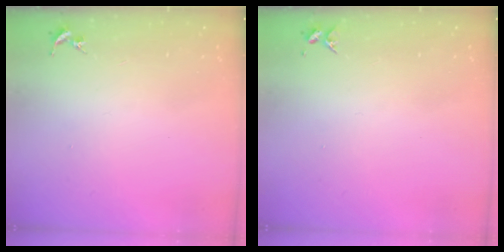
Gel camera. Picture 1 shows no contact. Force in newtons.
{"total": 3.7, "press": 3.6, "slide": 0.4}